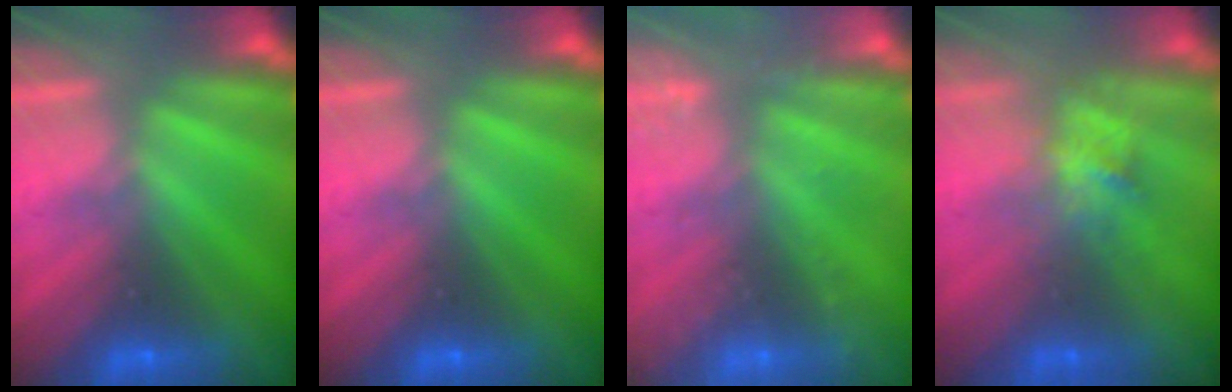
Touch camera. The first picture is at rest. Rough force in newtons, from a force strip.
{"total": 0.0}
{"total": 2.5}
{"total": 2.8}